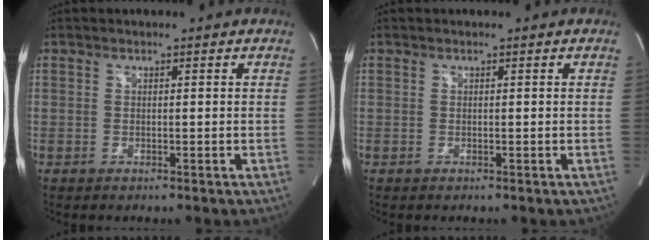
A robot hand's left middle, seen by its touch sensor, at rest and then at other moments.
{"total": 0.0}